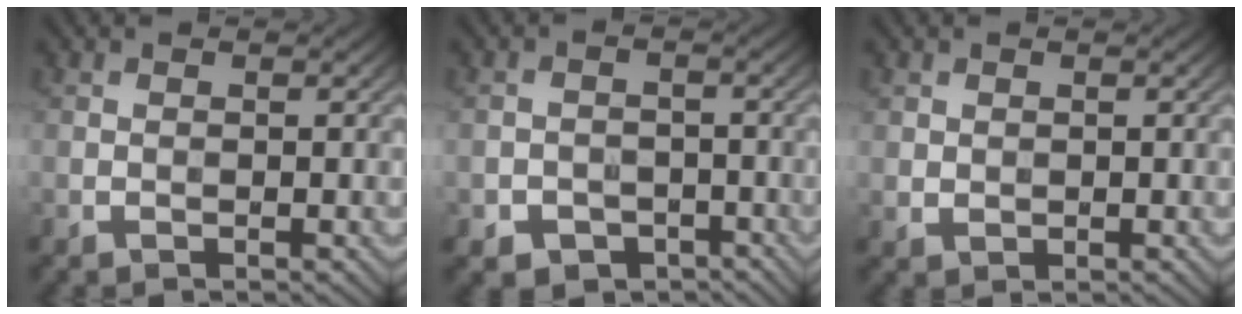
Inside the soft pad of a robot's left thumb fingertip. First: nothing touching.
{"total": 4.4, "force": [-2.5, 3.2, 1.6], "torque": [-0.026, -0.004, -0.037]}
{"total": 1.3, "force": [0.6, 1.1, 0.4], "torque": [-0.010, -0.004, 0.016]}